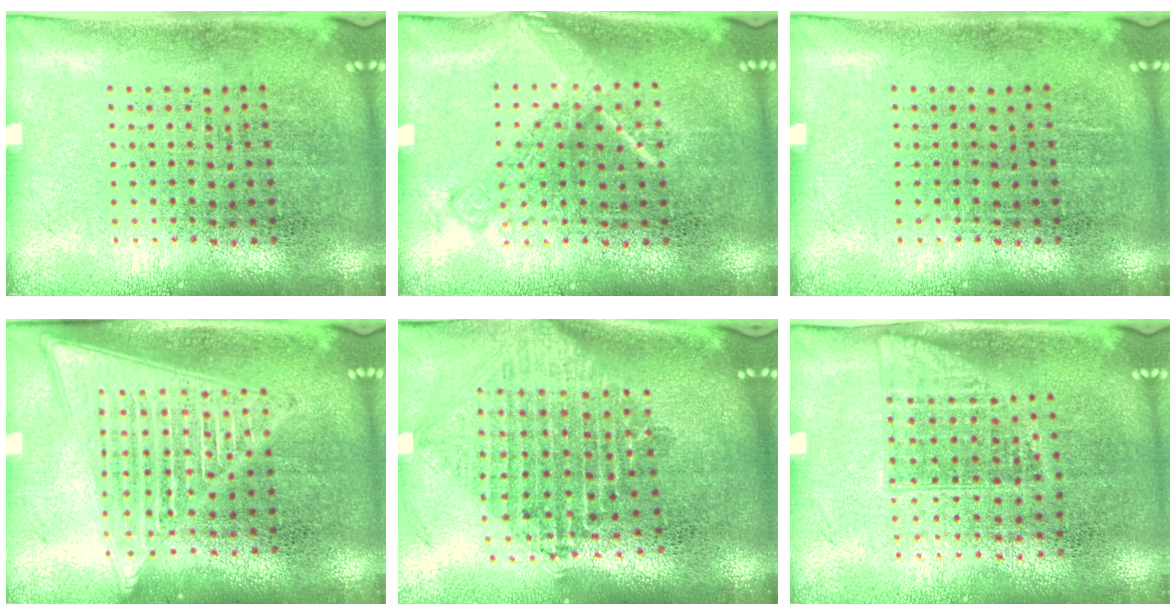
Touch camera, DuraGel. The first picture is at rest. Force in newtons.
{"total": 2.4, "press": 2.4, "slide": 0.4}
{"total": 0.0}
{"total": 2.9, "press": 2.8, "slide": 0.4}
{"total": 2.2, "press": 1.7, "slide": 1.4}
{"total": 1.1, "press": 0.9, "slide": 0.6}